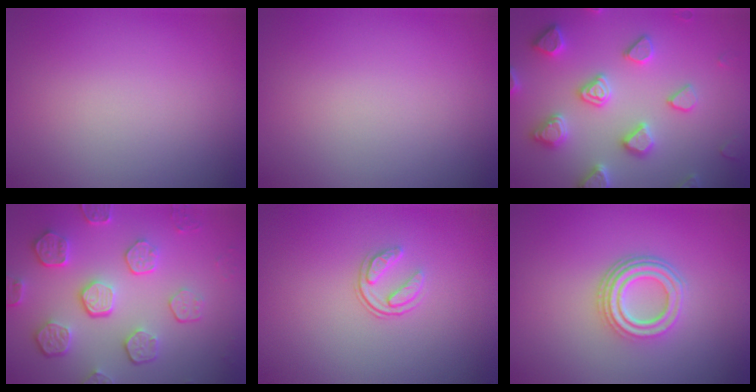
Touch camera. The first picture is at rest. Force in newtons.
{"total": 0.0}
{"total": 4.5, "press": 4.5, "slide": 0.6}
{"total": 5.6, "press": 4.2, "slide": 3.7}
{"total": 1.7, "press": 1.1, "slide": 1.3}
{"total": 4.3, "press": 3.2, "slide": 2.9}